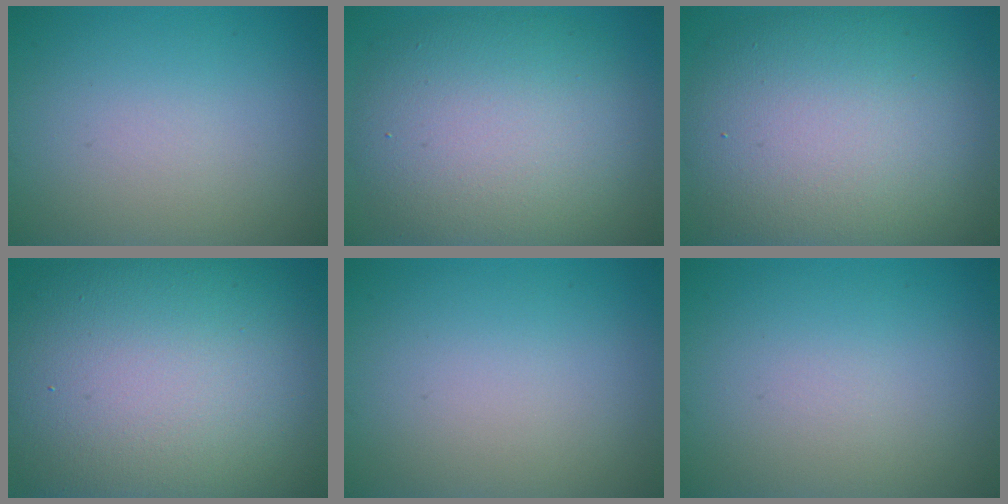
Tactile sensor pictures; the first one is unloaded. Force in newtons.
{"total": 9.8, "press": 9.8, "slide": 1.1}
{"total": 12.4, "press": 12.3, "slide": 1.1}
{"total": 16.9, "press": 16.9, "slide": 0.6}
{"total": 0.0}
{"total": 0.0}